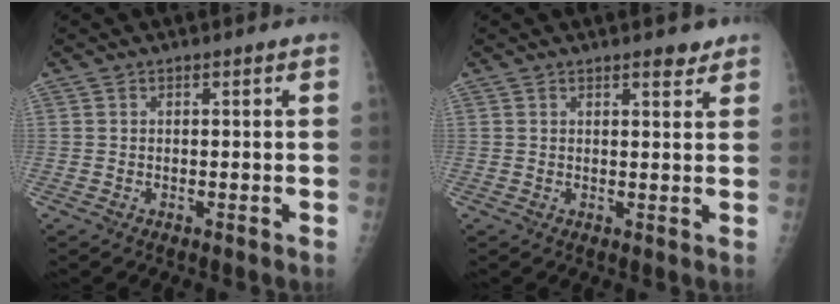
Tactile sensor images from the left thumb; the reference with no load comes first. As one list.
[{"total": 2.8, "force": [2.2, 0.9, 1.4], "torque": [-0.009, -0.013, 0.028]}]